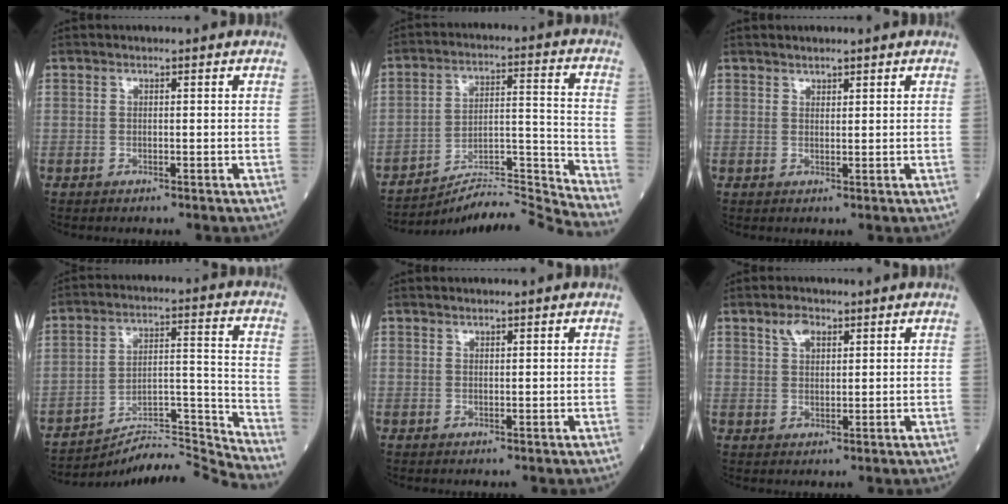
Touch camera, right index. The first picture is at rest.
{"total": 15.2, "force": [-14.6, -3.9, 1.2], "torque": [-0.005, 0.035, -0.236]}
{"total": 1.3, "force": [1.2, 0.3, 0.4], "torque": [-0.011, 0.003, 0.024]}
{"total": 13.7, "force": [-13.2, -3.5, 0.3], "torque": [0.005, 0.047, -0.217]}
{"total": 0.7, "force": [0.7, 0.0, 0.2], "torque": [-0.009, 0.002, 0.015]}
{"total": 2.9, "force": [1.9, 1.4, 1.7], "torque": [-0.035, 0.005, 0.040]}